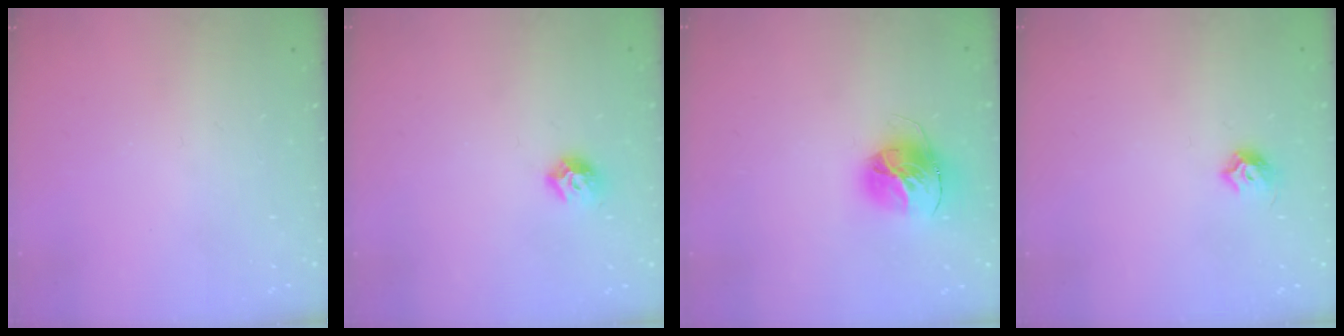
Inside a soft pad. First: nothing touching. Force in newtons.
{"total": 8.2, "press": 8.2, "slide": 0.7}
{"total": 15.4, "press": 15.3, "slide": 1.7}
{"total": 6.8, "press": 6.8, "slide": 1.0}